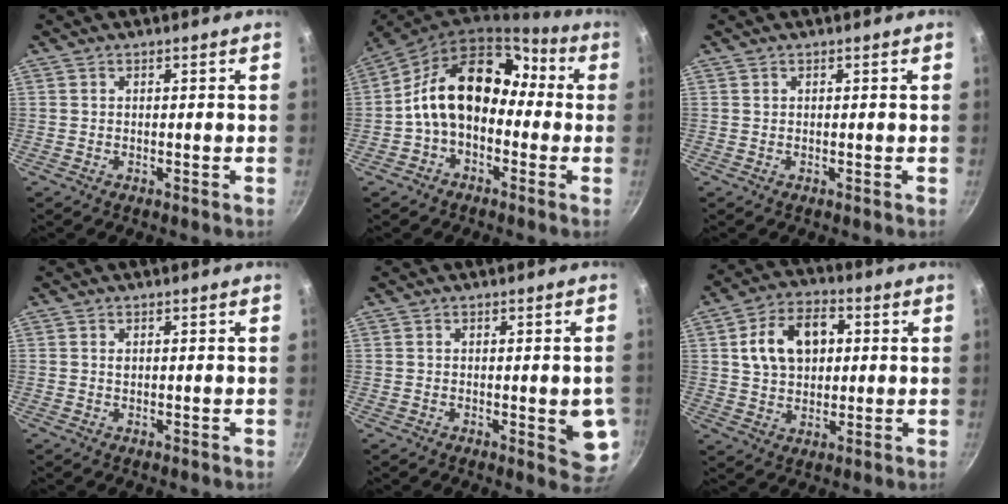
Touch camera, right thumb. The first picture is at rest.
{"total": 16.4, "force": [-0.7, 11.7, 11.4], "torque": [-0.157, 0.059, -0.029]}
{"total": 0.0}
{"total": 0.6, "force": [0.2, 0.4, 0.4], "torque": [-0.006, -0.001, 0.004]}
{"total": 7.1, "force": [-0.8, 2.5, 6.7], "torque": [-0.062, -0.010, -0.008]}
{"total": 12.4, "force": [2.7, 8.7, 8.3], "torque": [-0.115, 0.010, 0.040]}